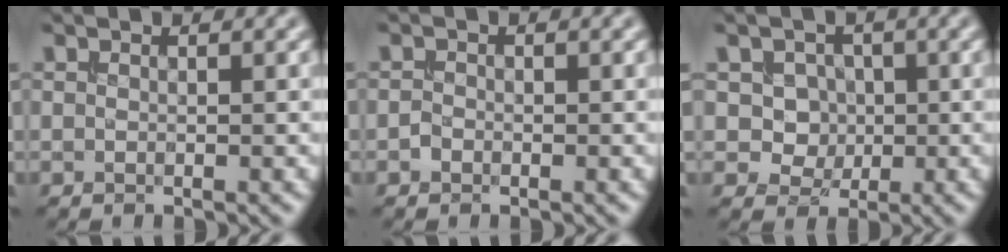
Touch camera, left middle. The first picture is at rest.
{"total": 0.7, "force": [-0.4, 0.6, 0.2], "torque": [-0.001, -0.002, -0.011]}
{"total": 3.6, "force": [0.7, 3.1, 1.6], "torque": [-0.020, 0.001, 0.011]}